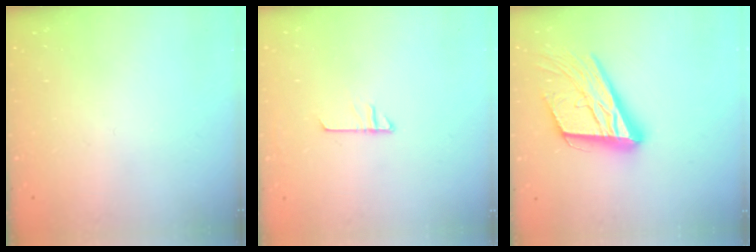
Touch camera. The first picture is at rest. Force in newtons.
{"total": 6.4, "press": 6.4, "slide": 0.3}
{"total": 22.7, "press": 22.3, "slide": 4.0}